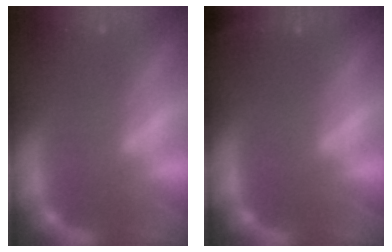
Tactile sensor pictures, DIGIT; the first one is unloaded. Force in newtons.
{"total": 1.9}